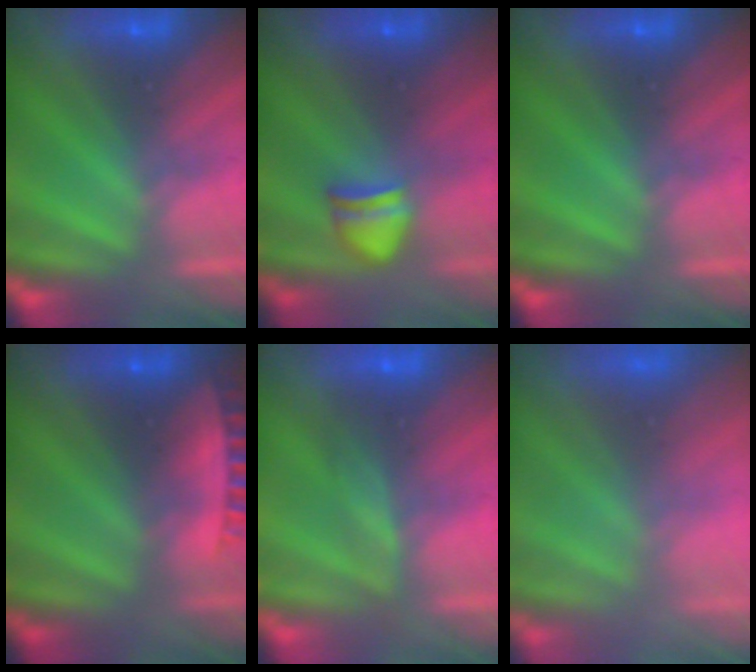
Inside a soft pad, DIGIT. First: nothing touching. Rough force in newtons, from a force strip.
{"total": 2.3}
{"total": 0.0}
{"total": 2.6}
{"total": 1.7}
{"total": 9.3}